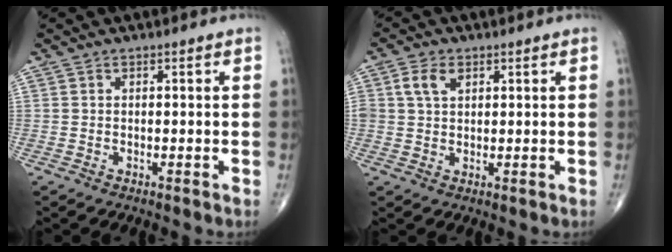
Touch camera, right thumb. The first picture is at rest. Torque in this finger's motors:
{"motor_torque": [0.94, 0.91, 1.55, 0.85, 0.58]}